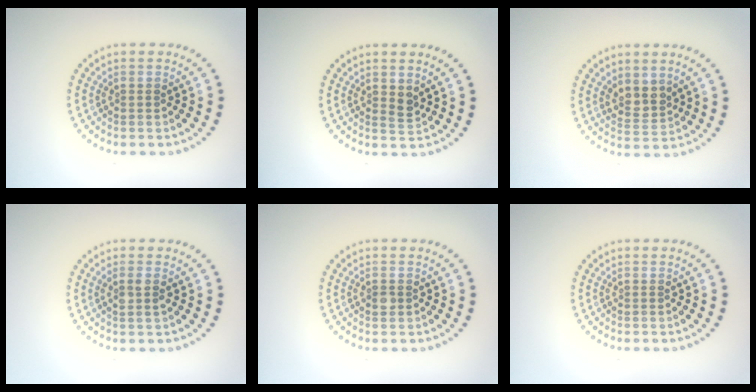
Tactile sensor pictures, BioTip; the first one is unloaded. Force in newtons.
{"total": 1.1, "press": 1.0, "slide": 0.4}
{"total": 2.2, "press": 1.8, "slide": 1.4}
{"total": 1.4, "press": 1.2, "slide": 0.7}
{"total": 0.9, "press": 0.9, "slide": 0.0}
{"total": 0.0}